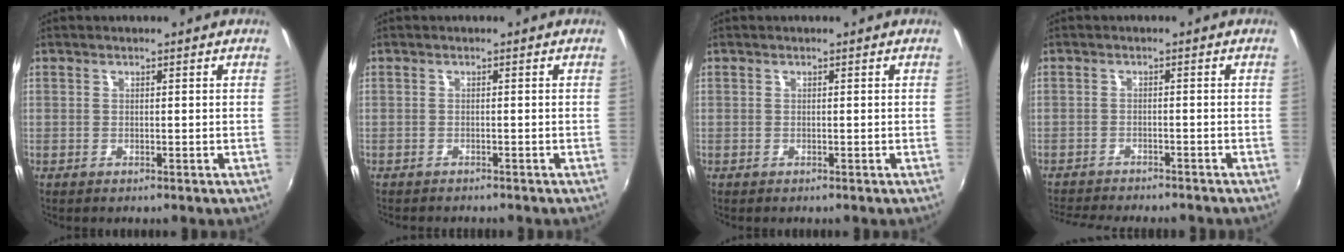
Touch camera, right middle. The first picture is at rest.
{"total": 2.1, "force": [-2.0, 0.4, 0.5], "torque": [-0.019, -0.013, -0.031]}
{"total": 0.0}
{"total": 9.2, "force": [-8.5, 1.5, 3.3], "torque": [-0.085, -0.019, -0.129]}